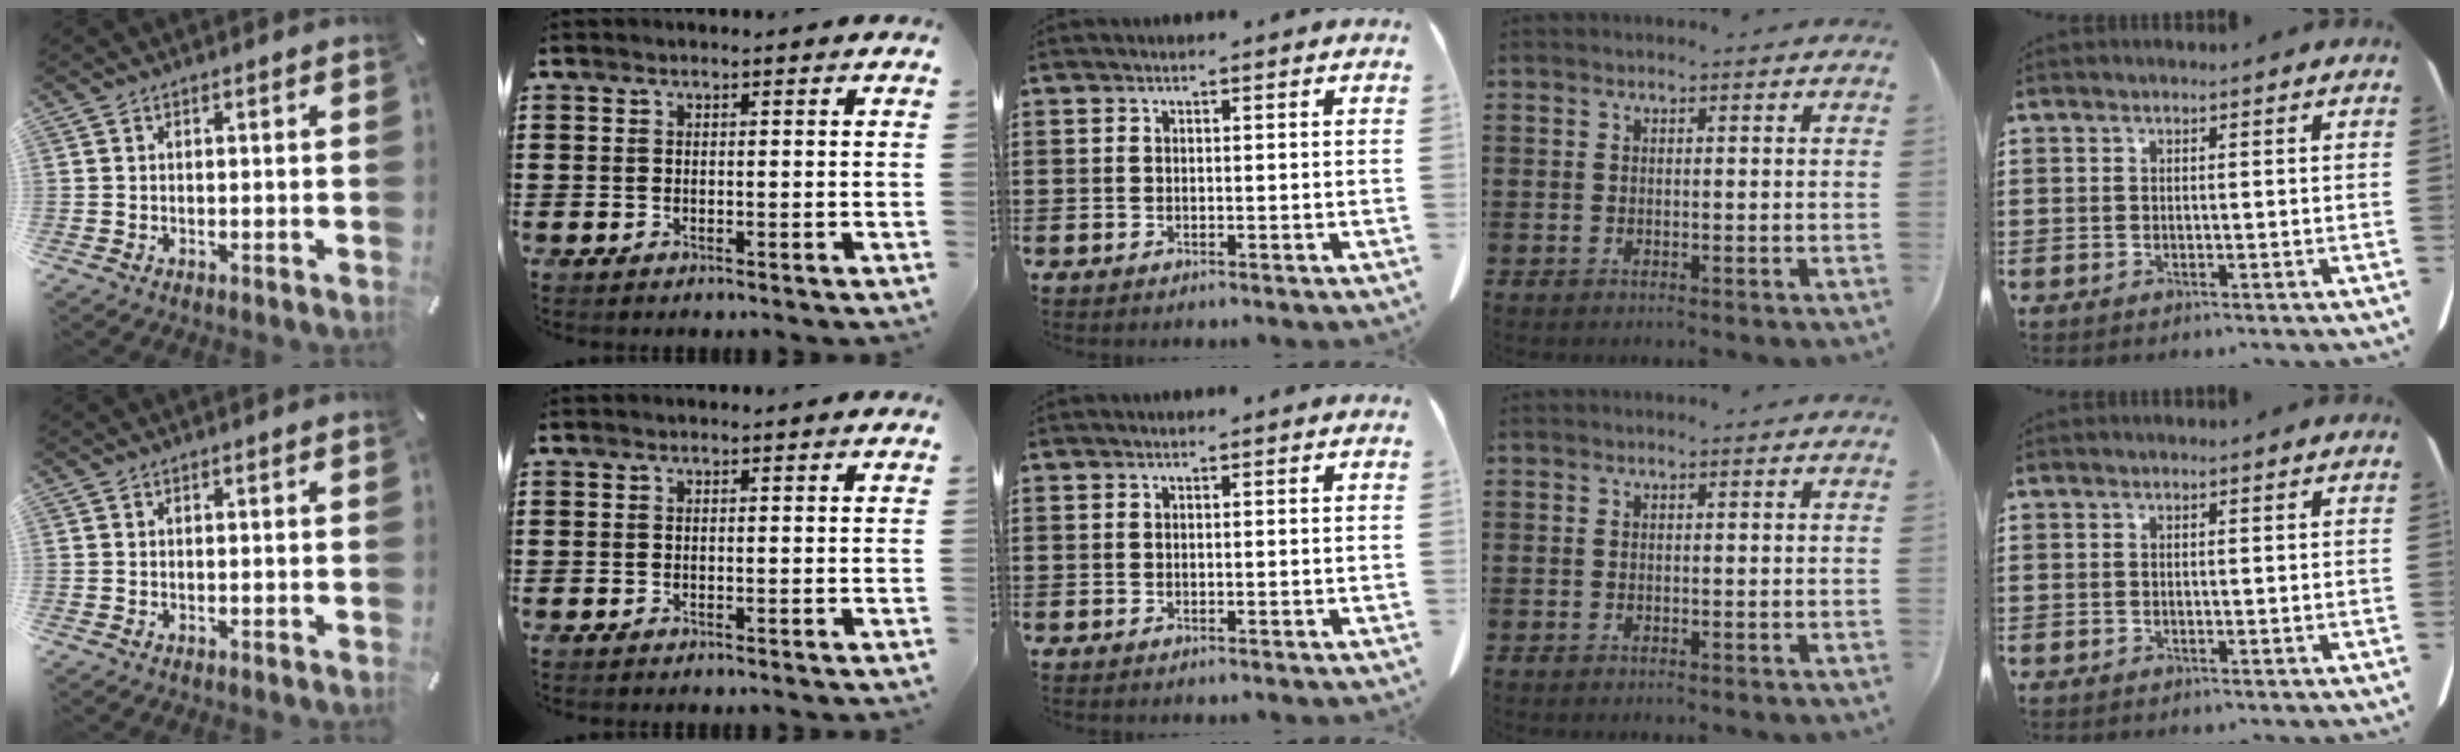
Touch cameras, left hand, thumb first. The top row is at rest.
{}